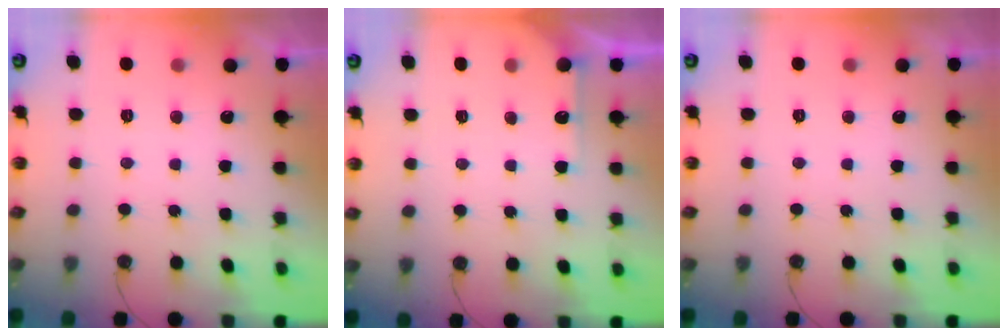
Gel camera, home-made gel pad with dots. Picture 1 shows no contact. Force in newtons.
{"total": 6.3, "press": 6.3, "slide": 0.4}
{"total": 0.0}